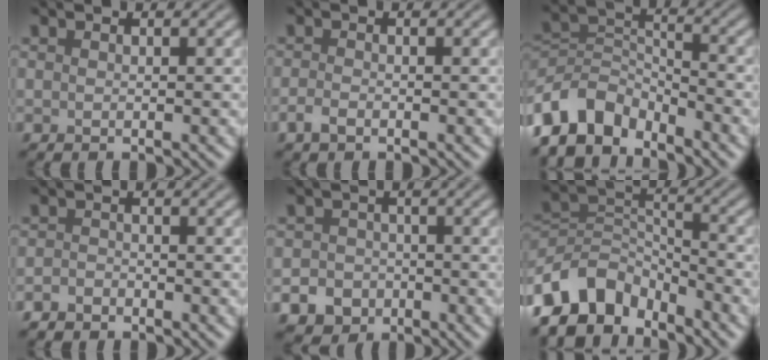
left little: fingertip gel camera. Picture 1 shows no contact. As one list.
[{"total": 1.3, "force": [-0.8, 0.6, 0.8], "torque": [-0.018, -0.002, -0.019]}, {"total": 7.1, "force": [-5.3, 3.7, 3.0], "torque": [-0.053, 0.001, -0.112]}, {"total": 1.4, "force": [-1.3, 0.6, 0.2], "torque": [-0.001, 0.000, -0.028]}, {"total": 5.5, "force": [-3.0, 4.5, 1.1], "torque": [0.005, -0.019, -0.058]}, {"total": 8.6, "force": [-6.3, 4.6, 3.7], "torque": [-0.059, 0.002, -0.134]}]